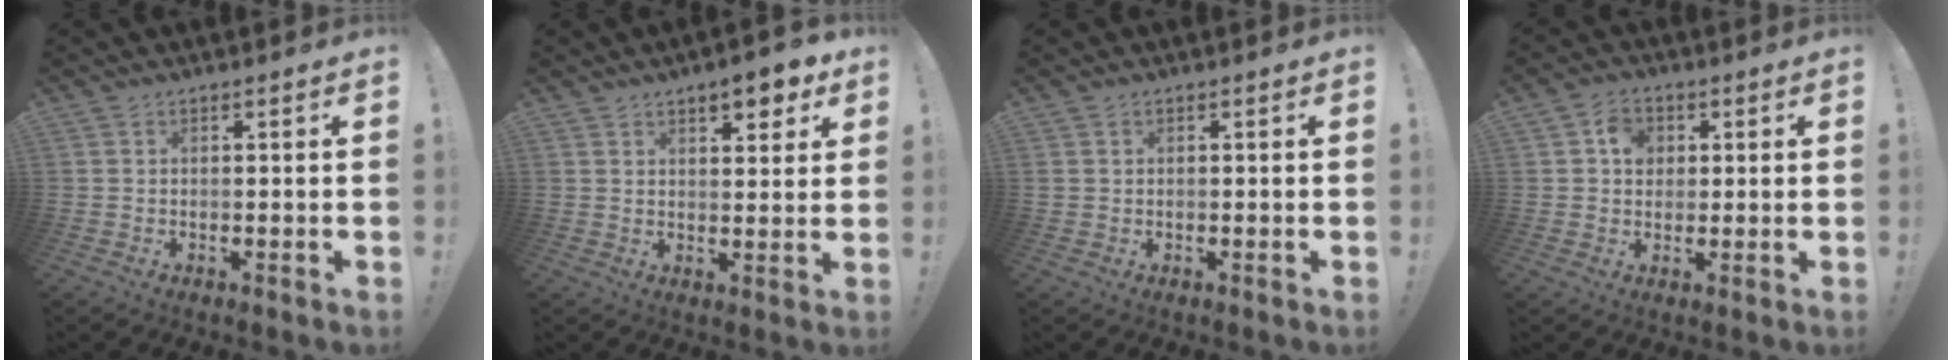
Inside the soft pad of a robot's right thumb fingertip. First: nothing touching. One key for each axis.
{"total": 7.1, "fx": 4.6, "fy": 2.5, "fz": 4.8, "tx": -0.058, "ty": -0.022, "tz": 0.075}
{"total": 0.8, "fx": 0.1, "fy": 0.8, "fz": 0.1, "tx": -0.003, "ty": 0.003, "tz": 0.002}
{"total": 6.3, "fx": 1.8, "fy": 5.4, "fz": 2.7, "tx": -0.032, "ty": -0.001, "tz": 0.031}